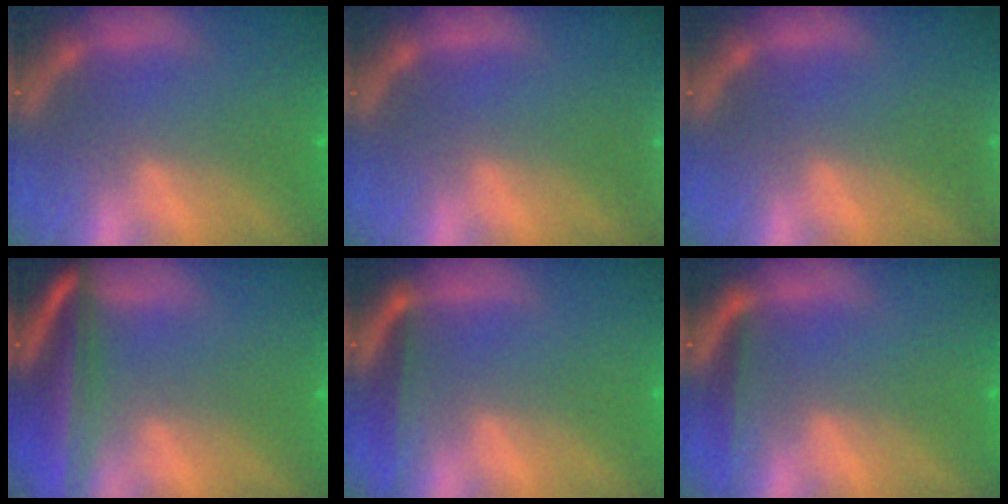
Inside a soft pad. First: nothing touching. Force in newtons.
{"total": 6.9}
{"total": 8.0}
{"total": 10.1}
{"total": 3.0}
{"total": 2.5}